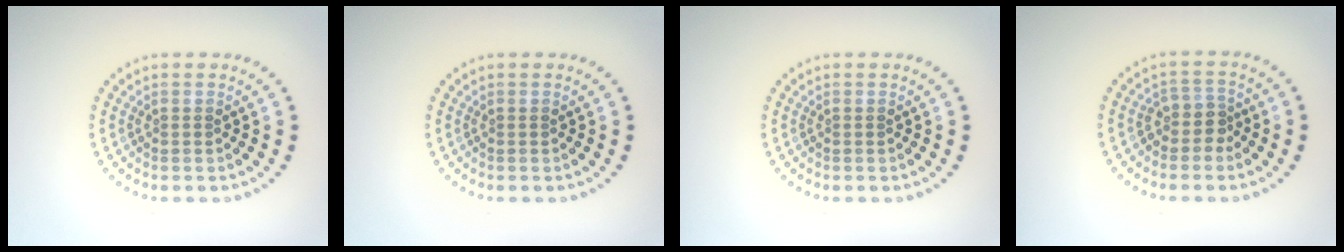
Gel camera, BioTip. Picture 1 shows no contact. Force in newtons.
{"total": 0.0}
{"total": 0.0}
{"total": 2.0, "press": 1.5, "slide": 1.3}